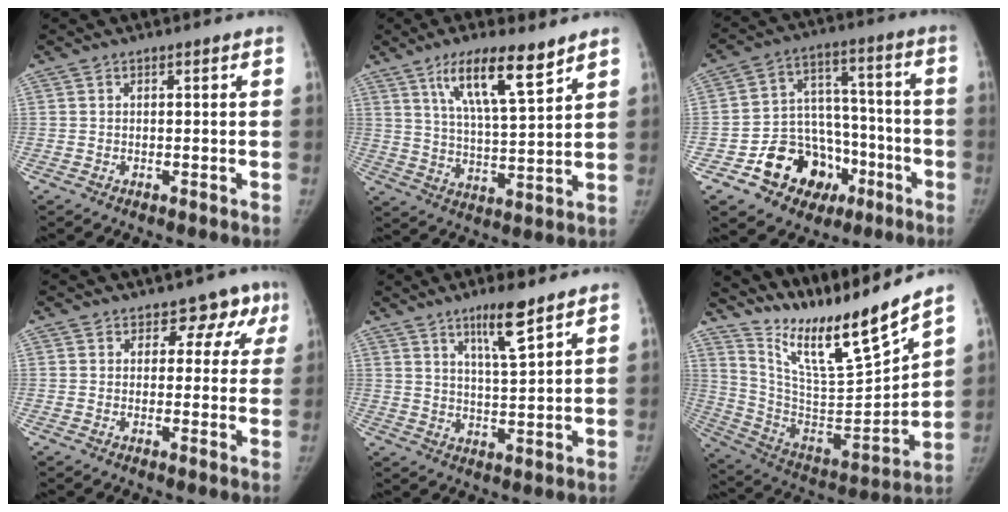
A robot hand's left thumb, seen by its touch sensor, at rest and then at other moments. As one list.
[{"total": 12.5, "force": [7.8, 2.7, 9.5], "torque": [-0.153, -0.038, 0.140]}, {"total": 17.2, "force": [-7.9, 13.2, 7.8], "torque": [-0.075, 0.078, -0.117]}, {"total": 5.9, "force": [3.4, 4.5, 1.9], "torque": [0.022, -0.010, 0.024]}, {"total": 7.8, "force": [5.1, 0.9, 5.8], "torque": [-0.098, -0.034, 0.093]}, {"total": 20.4, "force": [17.0, 1.3, 11.2], "torque": [-0.158, -0.113, 0.312]}]